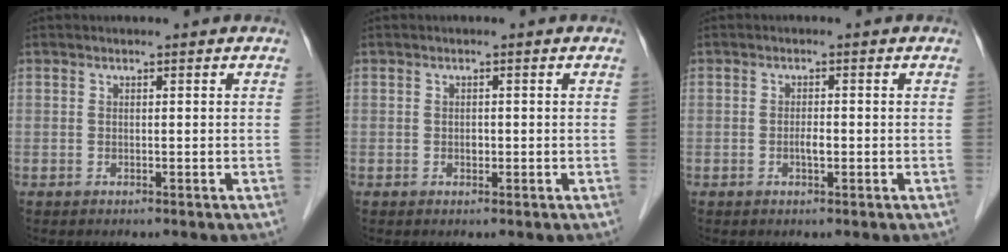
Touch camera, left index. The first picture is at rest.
{"total": 0.7, "force": [-0.4, 0.5, 0.3], "torque": [-0.005, -0.003, -0.009]}
{"total": 1.4, "force": [-0.6, 0.4, 1.1], "torque": [-0.022, -0.003, -0.013]}